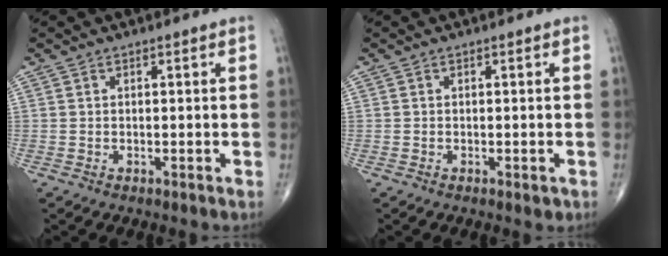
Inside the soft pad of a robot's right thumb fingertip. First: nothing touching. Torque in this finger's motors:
{"motor_torque": [0.20, 0.45, -0.10, -0.03, 0.04]}